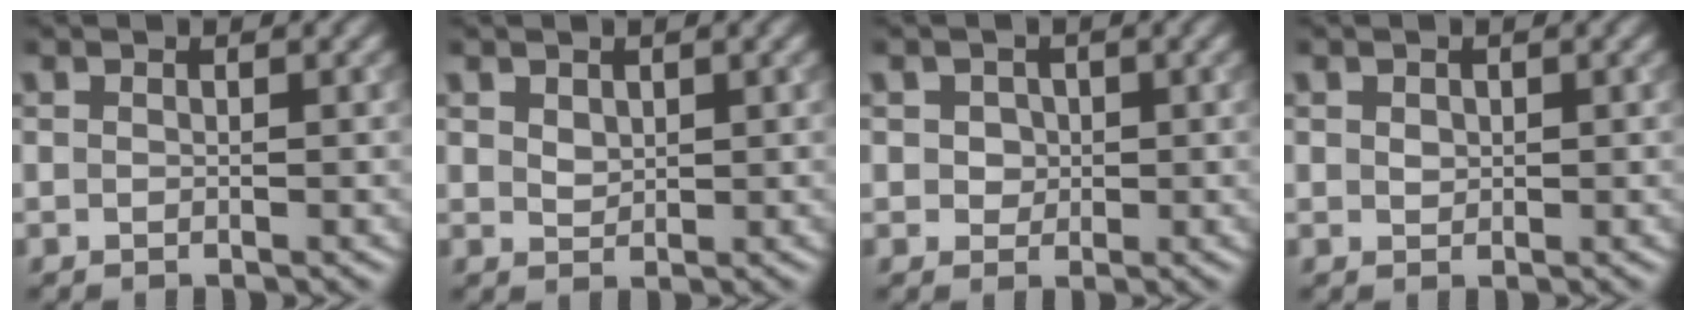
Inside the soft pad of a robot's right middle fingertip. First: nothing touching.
{"total": 1.2, "force": [0.6, 0.9, 0.6], "torque": [-0.011, -0.001, 0.016]}
{"total": 1.9, "force": [0.6, 1.6, 0.8], "torque": [-0.010, 0.011, 0.008]}
{"total": 0.8, "force": [0.3, 0.7, 0.4], "torque": [-0.007, -0.002, 0.007]}